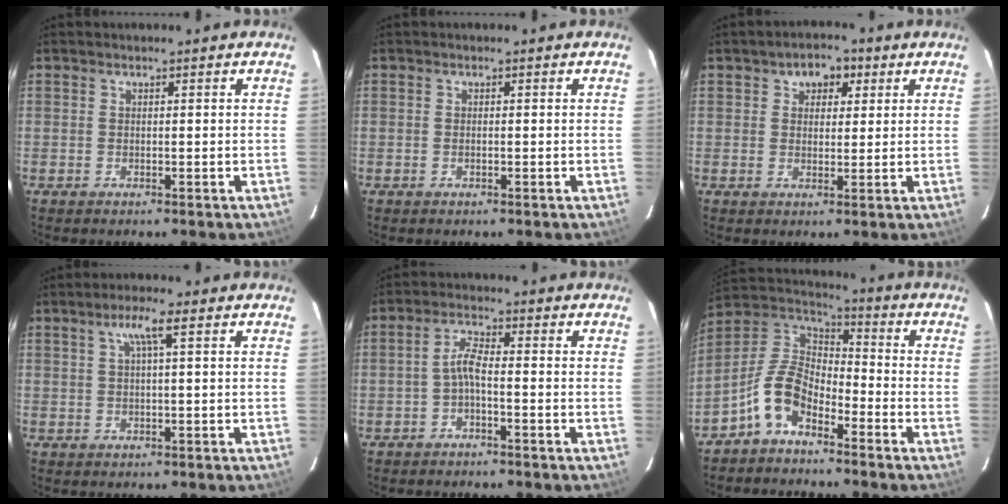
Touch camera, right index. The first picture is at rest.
{"total": 0.0}
{"total": 4.8, "force": [2.1, 3.6, 2.4], "torque": [-0.027, 0.013, 0.030]}
{"total": 3.5, "force": [1.3, -0.1, 3.3], "torque": [-0.063, 0.007, 0.023]}
{"total": 3.0, "force": [-1.5, 0.4, 2.5], "torque": [-0.060, 0.009, -0.030]}
{"total": 10.2, "force": [-6.0, 5.5, 6.2], "torque": [-0.137, 0.026, -0.126]}